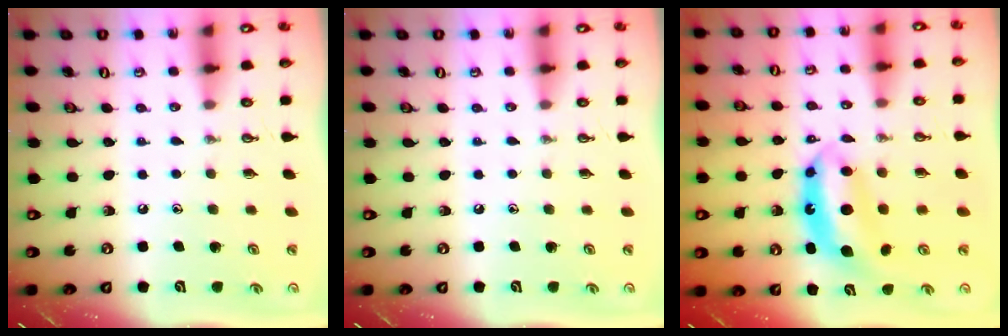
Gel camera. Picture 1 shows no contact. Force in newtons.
{"total": 0.0}
{"total": 7.2, "press": 7.2, "slide": 0.7}